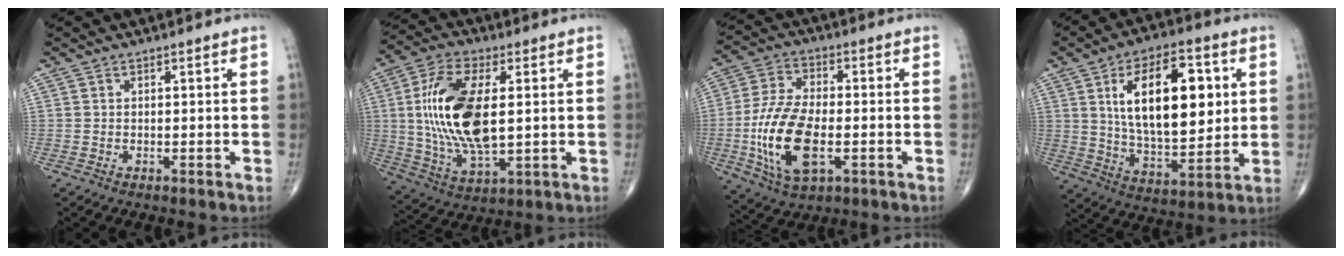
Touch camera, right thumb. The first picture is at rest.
{"total": 18.5, "force": [1.9, 8.5, 16.3], "torque": [-0.324, -0.010, 0.040]}
{"total": 16.0, "force": [-3.3, 7.8, 13.6], "torque": [-0.273, 0.006, -0.056]}
{"total": 20.9, "force": [5.0, 10.1, 17.6], "torque": [-0.254, -0.018, 0.085]}